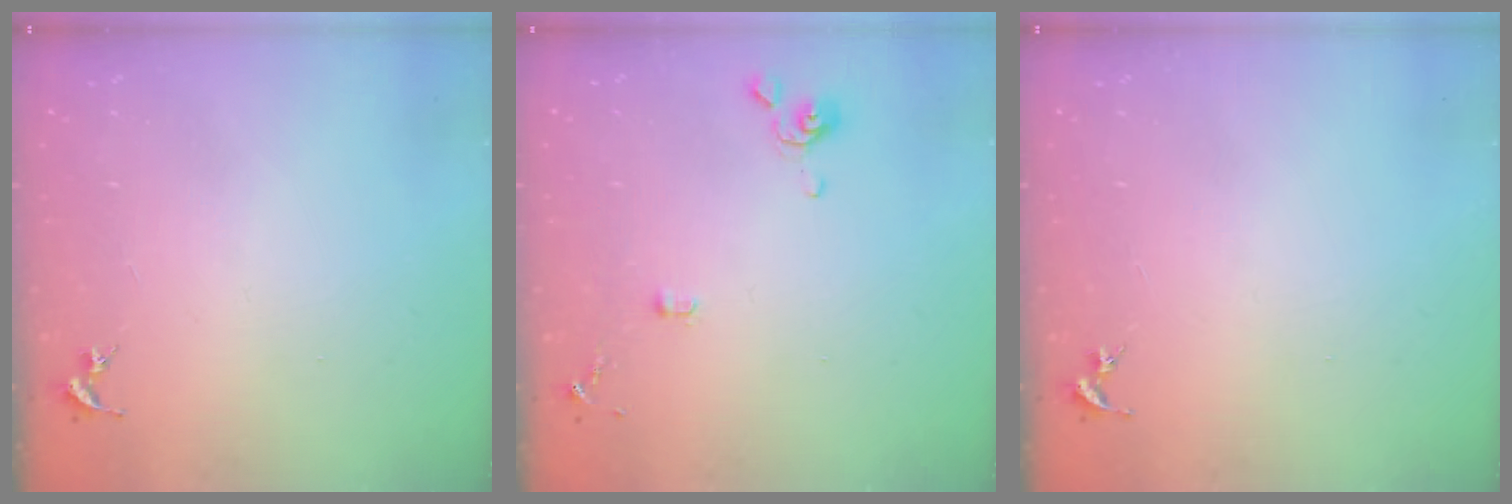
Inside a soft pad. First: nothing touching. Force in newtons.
{"total": 3.4, "press": 3.4, "slide": 0.7}
{"total": 0.0}